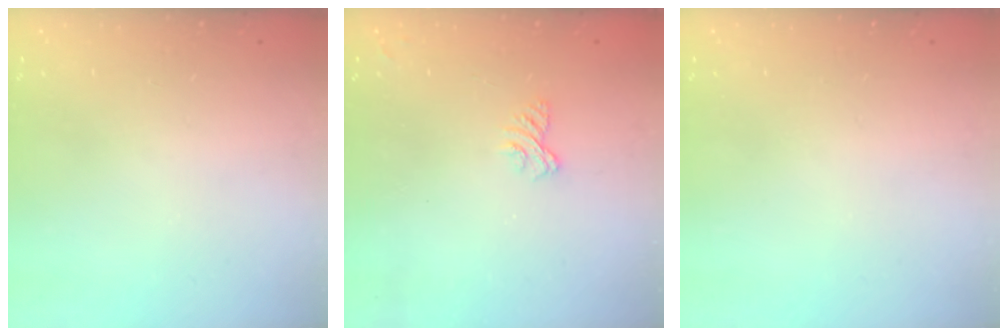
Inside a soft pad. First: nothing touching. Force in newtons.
{"total": 2.7, "press": 2.3, "slide": 1.4}
{"total": 0.0}